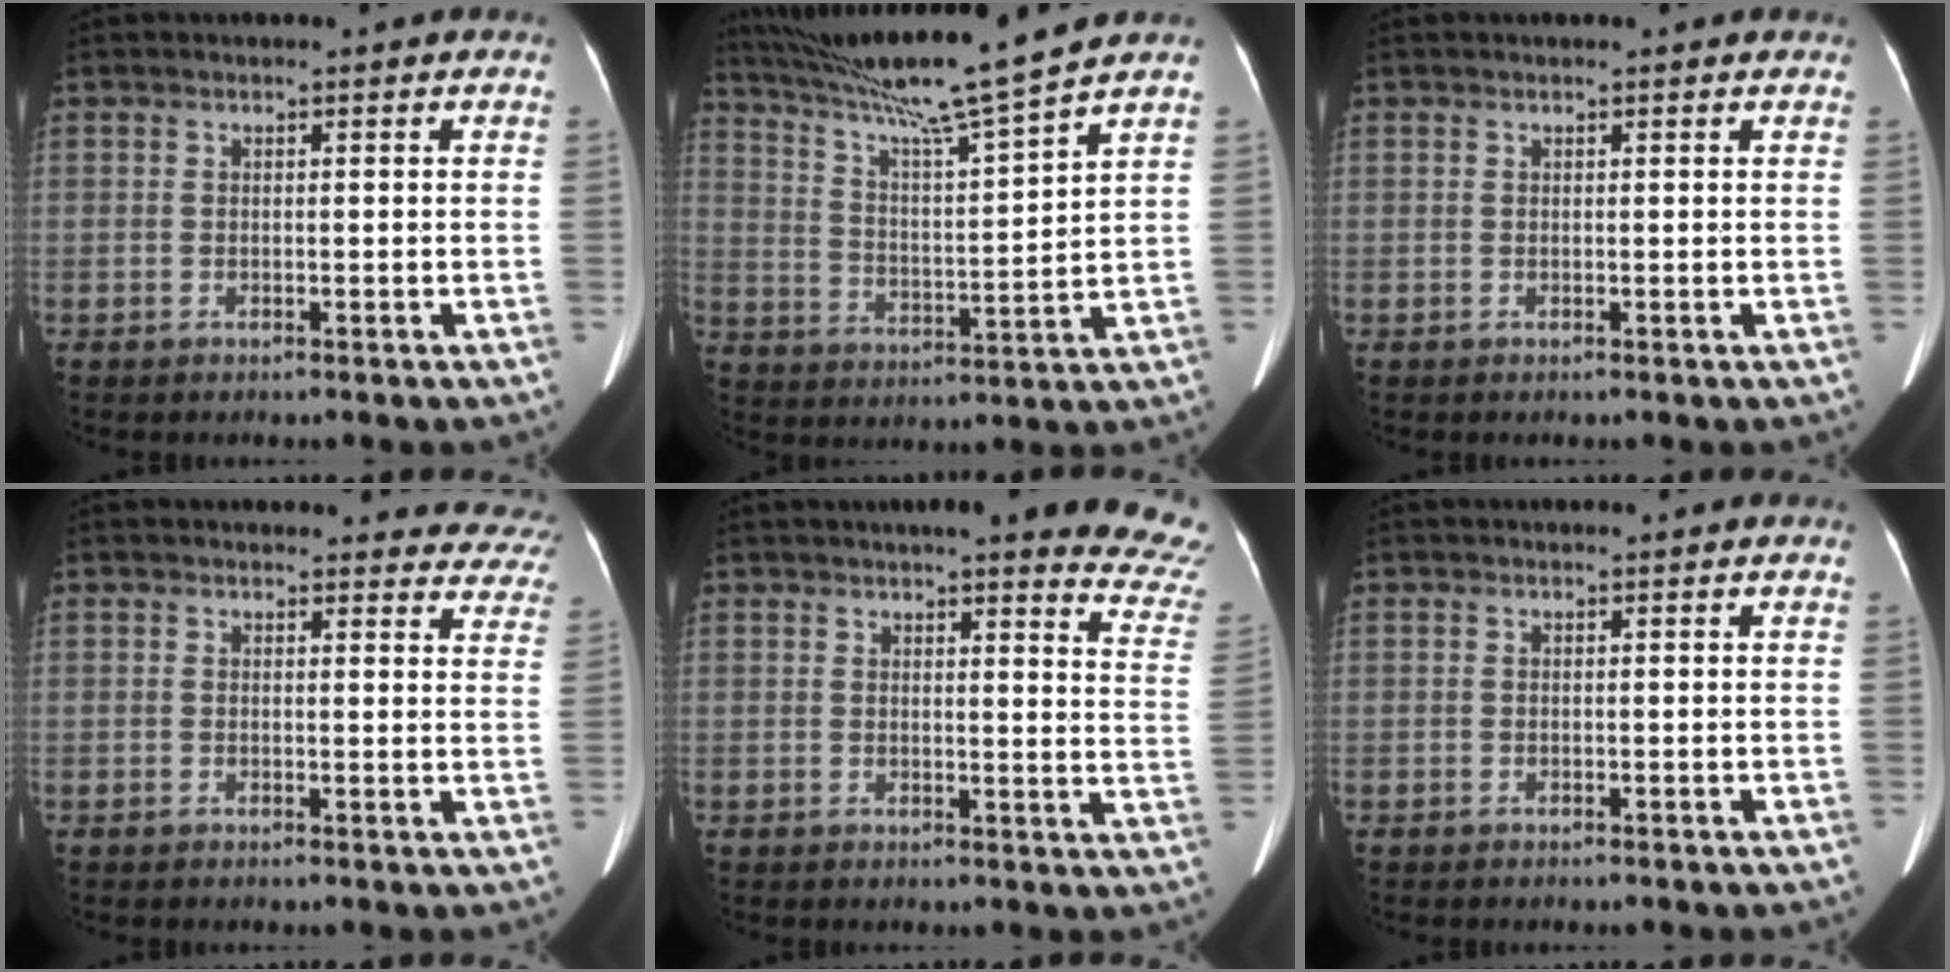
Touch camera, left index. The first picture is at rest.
{"total": 14.9, "force": [12.7, -2.5, 7.5], "torque": [-0.132, -0.011, 0.215]}
{"total": 1.8, "force": [1.5, 0.4, 0.8], "torque": [-0.010, 0.018, 0.013]}
{"total": 13.3, "force": [12.6, 3.9, 1.6], "torque": [0.029, -0.034, 0.102]}
{"total": 17.6, "force": [16.1, 2.2, 6.7], "torque": [-0.052, -0.060, 0.153]}
{"total": 0.0}